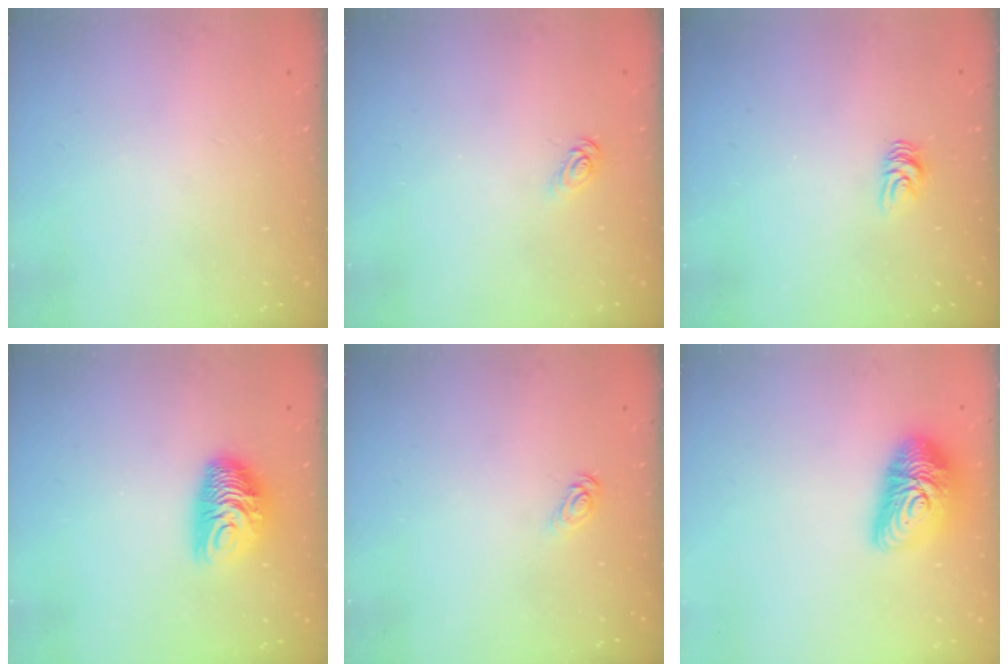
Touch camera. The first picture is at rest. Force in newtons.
{"total": 3.4, "press": 3.4, "slide": 0.3}
{"total": 5.3, "press": 5.3, "slide": 0.5}
{"total": 9.7, "press": 9.7, "slide": 0.4}
{"total": 3.6, "press": 3.6, "slide": 0.4}
{"total": 14.4, "press": 14.4, "slide": 1.0}